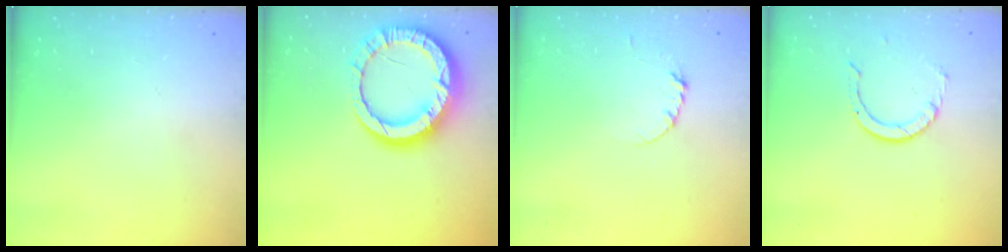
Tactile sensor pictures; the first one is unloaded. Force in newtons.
{"total": 17.0, "press": 16.9, "slide": 1.6}
{"total": 3.5, "press": 3.5, "slide": 0.4}
{"total": 1.7, "press": 1.7, "slide": 0.1}